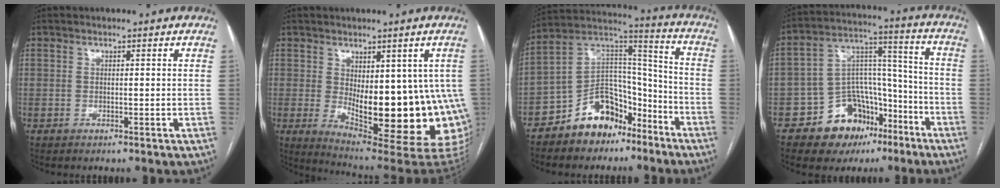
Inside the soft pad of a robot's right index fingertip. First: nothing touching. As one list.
[{"total": 20.4, "force": [-2.1, 7.2, 19.0], "torque": [-0.172, -0.014, -0.006]}, {"total": 14.0, "force": [-9.4, 8.2, 6.4], "torque": [-0.114, 0.053, -0.162]}, {"total": 13.9, "force": [-8.3, 9.3, 6.2], "torque": [-0.085, 0.060, -0.124]}]